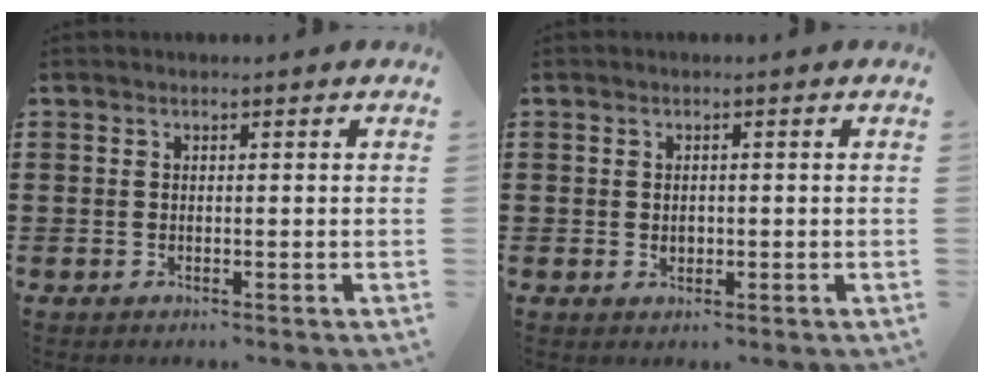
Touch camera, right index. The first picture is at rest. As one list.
[{"total": 1.0, "force": [0.0, 0.7, 0.7], "torque": [-0.015, 0.004, 0.000]}]